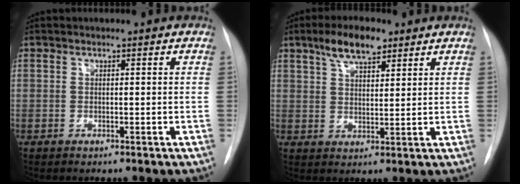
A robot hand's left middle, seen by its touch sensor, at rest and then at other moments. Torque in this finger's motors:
{"motor_torque": [0.38, -0.16, 0.09, 0.04]}